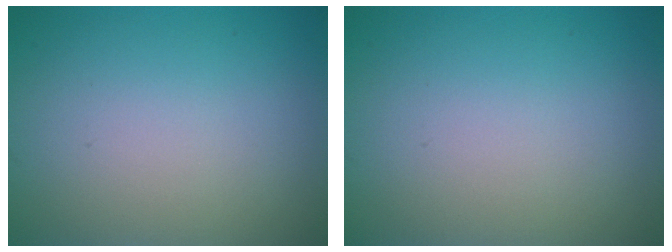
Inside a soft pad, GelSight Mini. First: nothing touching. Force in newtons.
{"total": 0.0}